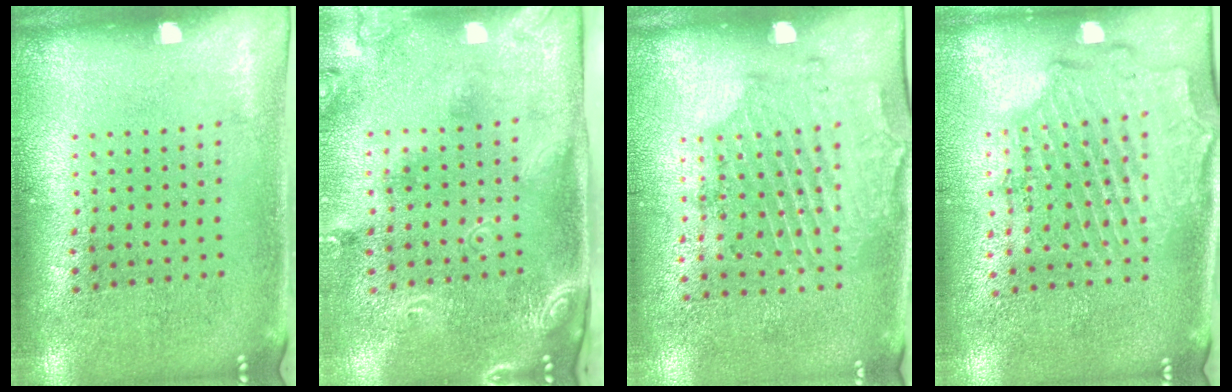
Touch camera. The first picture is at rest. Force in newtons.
{"total": 2.5, "press": 1.7, "slide": 1.9}
{"total": 1.7, "press": 1.2, "slide": 1.1}
{"total": 1.8, "press": 1.7, "slide": 0.7}